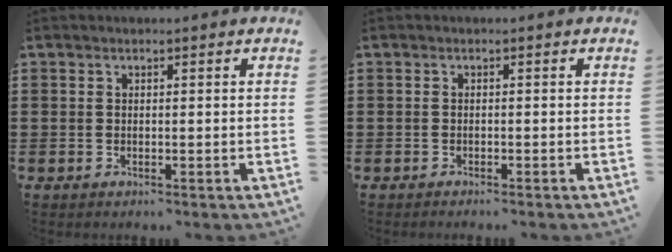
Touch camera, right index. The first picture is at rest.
{"total": 0.6, "force": [-0.5, -0.2, 0.2], "torque": [-0.006, -0.005, -0.008]}